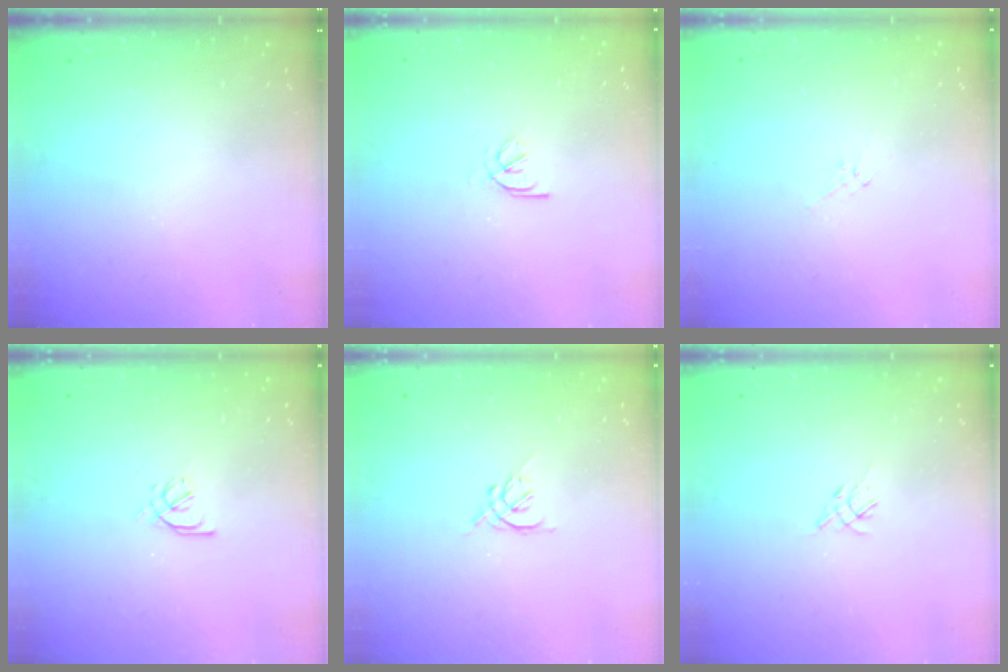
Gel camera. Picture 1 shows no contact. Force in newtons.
{"total": 2.2, "press": 2.2, "slide": 0.5}
{"total": 2.1, "press": 2.0, "slide": 0.6}
{"total": 2.4, "press": 2.3, "slide": 0.6}
{"total": 1.3, "press": 1.2, "slide": 0.5}
{"total": 3.8, "press": 3.7, "slide": 0.8}